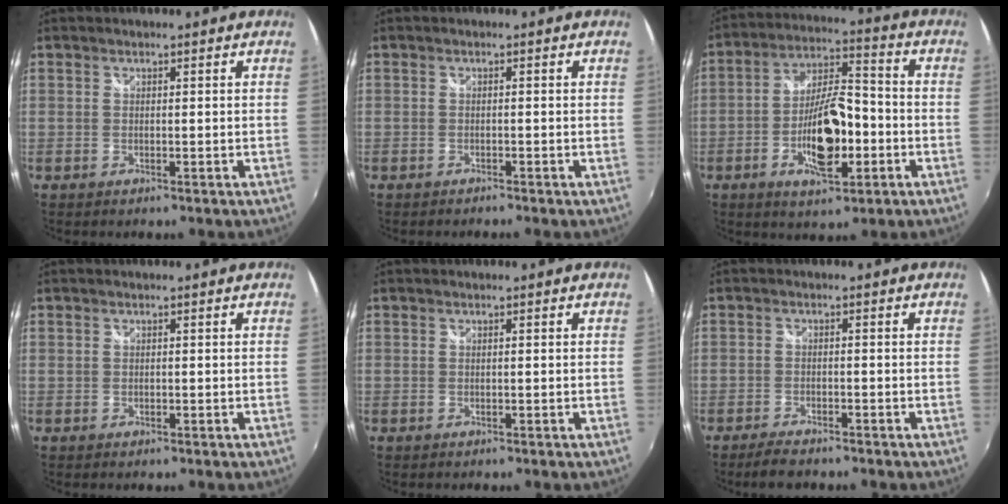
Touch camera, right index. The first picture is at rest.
{"total": 0.9, "force": [-0.9, 0.2, 0.0], "torque": [-0.002, -0.007, -0.016]}
{"total": 14.1, "force": [-4.1, 5.3, 12.4], "torque": [-0.226, 0.006, -0.070]}
{"total": 0.0}
{"total": 0.0}
{"total": 4.0, "force": [-3.6, 1.0, 1.6], "torque": [-0.047, -0.009, -0.062]}